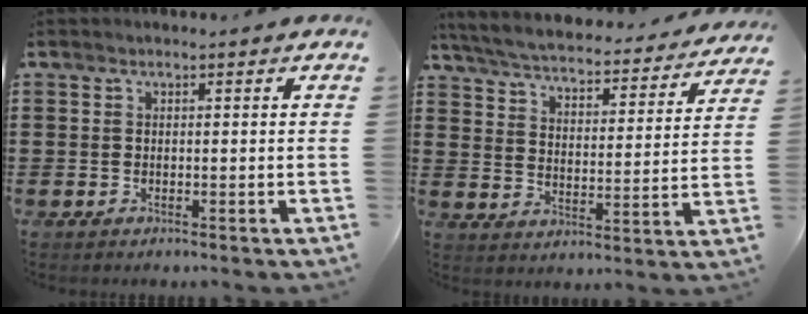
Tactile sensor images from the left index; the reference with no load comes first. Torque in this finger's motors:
{"motor_torque": [2.14, 0.00, 0.94, 0.08]}